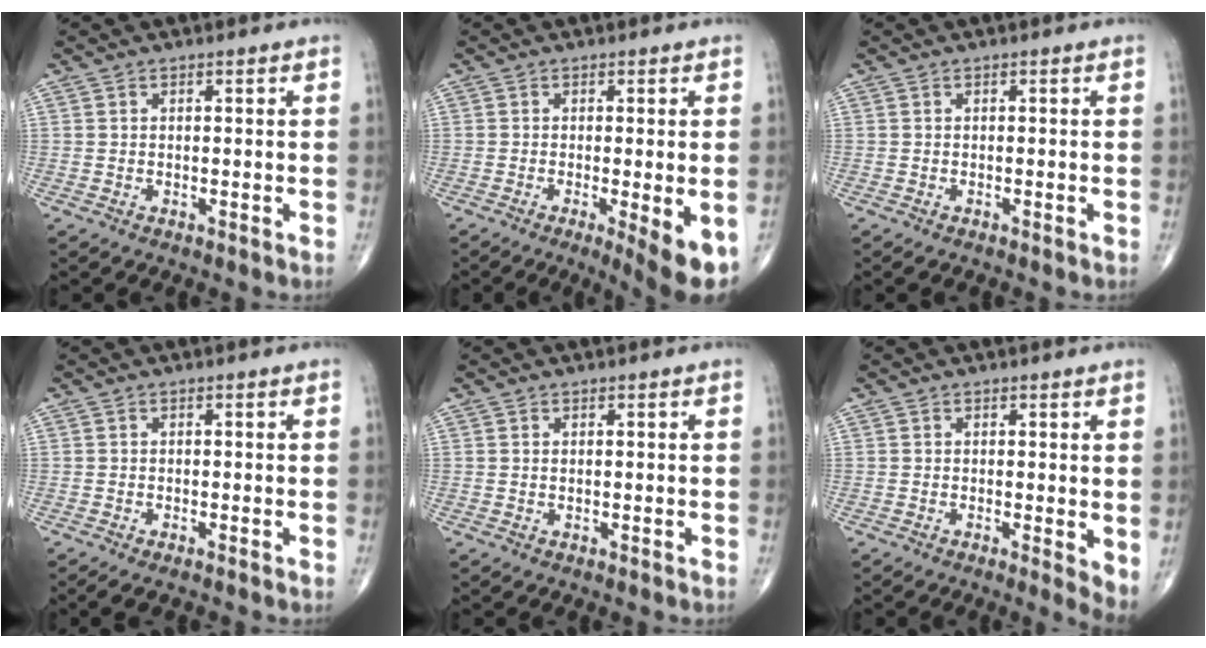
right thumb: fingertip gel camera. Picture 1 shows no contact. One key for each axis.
{"total": 8.6, "fx": -3.1, "fy": 1.7, "fz": 7.8, "tx": -0.105, "ty": -0.023, "tz": -0.046}
{"total": 0.5, "fx": -0.4, "fy": 0.0, "fz": 0.3, "tx": -0.006, "ty": -0.002, "tz": -0.007}
{"total": 1.7, "fx": -1.2, "fy": 0.4, "fz": 1.2, "tx": -0.030, "ty": -0.004, "tz": -0.023}
{"total": 0.0}
{"total": 3.6, "fx": 0.2, "fy": 1.1, "fz": 3.5, "tx": -0.047, "ty": -0.012, "tz": 0.001}